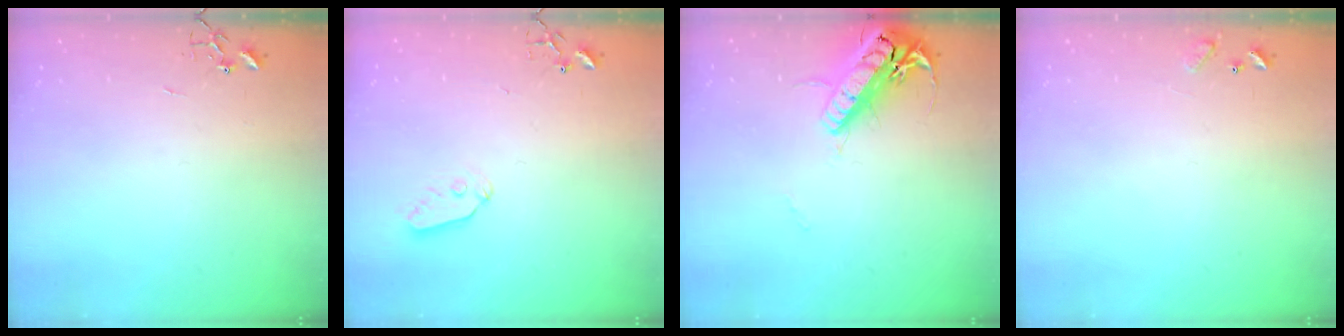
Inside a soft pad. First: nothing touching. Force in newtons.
{"total": 6.4, "press": 6.4, "slide": 0.3}
{"total": 19.2, "press": 18.9, "slide": 3.3}
{"total": 6.4, "press": 6.4, "slide": 0.5}